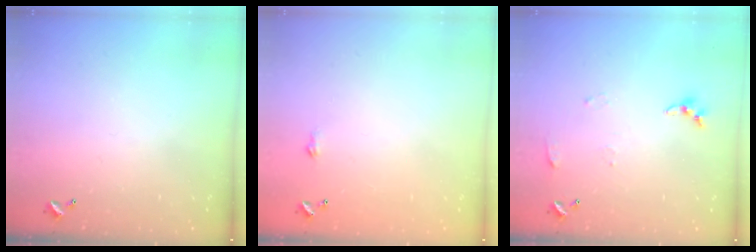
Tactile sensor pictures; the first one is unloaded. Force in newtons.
{"total": 1.8, "press": 1.8, "slide": 0.3}
{"total": 4.6, "press": 4.6, "slide": 0.5}